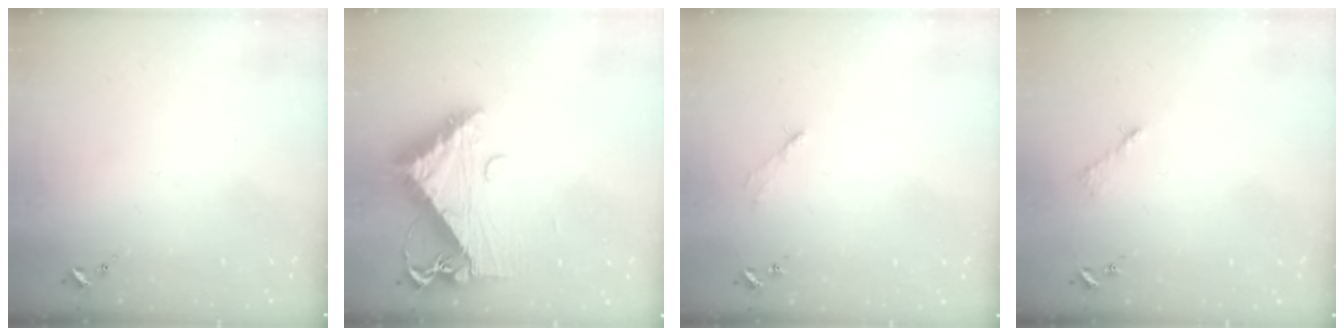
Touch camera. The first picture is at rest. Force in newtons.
{"total": 12.7, "press": 12.7, "slide": 1.3}
{"total": 2.6, "press": 2.6, "slide": 0.3}
{"total": 2.6, "press": 2.6, "slide": 0.4}